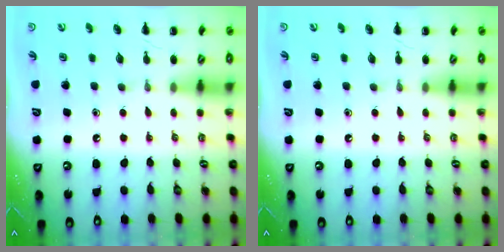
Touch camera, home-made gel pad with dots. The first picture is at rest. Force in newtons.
{"total": 0.0}